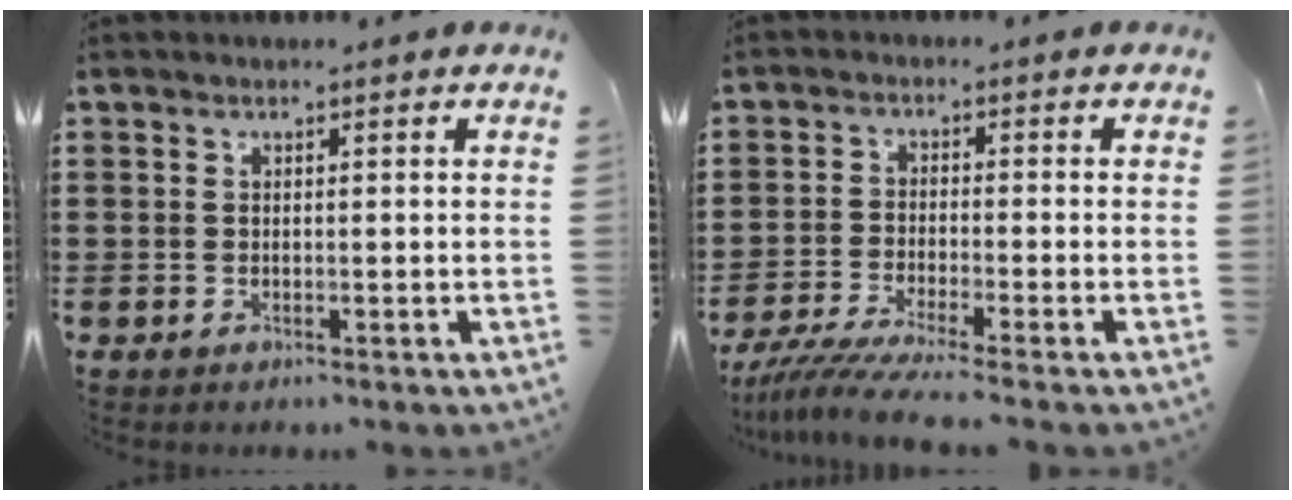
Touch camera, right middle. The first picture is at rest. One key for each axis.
{"total": 4.6, "fx": -4.0, "fy": -0.5, "fz": 2.2, "tx": -0.068, "ty": -0.029, "tz": -0.082}